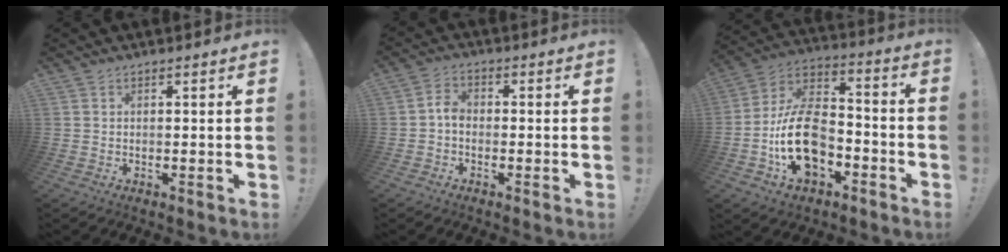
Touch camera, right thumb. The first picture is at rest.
{"total": 4.1, "force": [-1.2, 2.7, 2.8], "torque": [-0.052, 0.016, -0.021]}
{"total": 19.6, "force": [-6.7, 13.0, 13.0], "torque": [-0.226, 0.042, -0.105]}